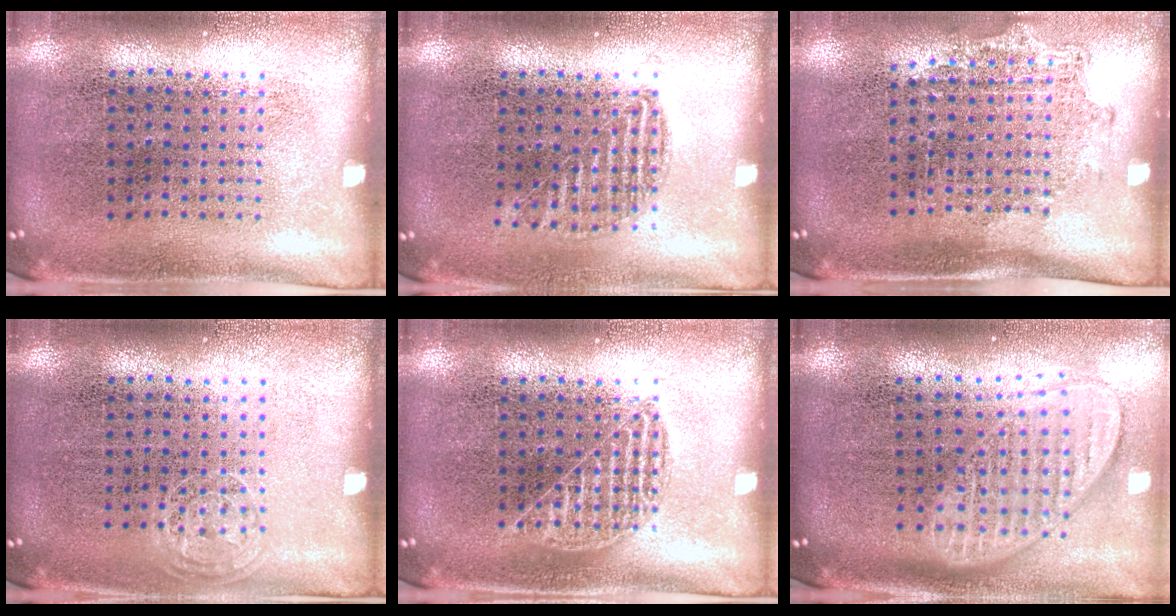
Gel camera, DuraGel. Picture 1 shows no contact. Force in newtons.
{"total": 0.9, "press": 0.8, "slide": 0.3}
{"total": 1.4, "press": 1.1, "slide": 0.9}
{"total": 0.6, "press": 0.6, "slide": 0.3}
{"total": 1.4, "press": 1.4, "slide": 0.2}
{"total": 1.9, "press": 1.5, "slide": 1.1}